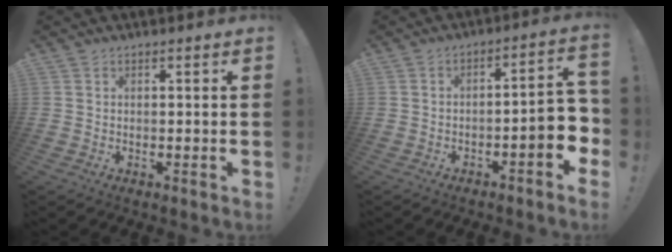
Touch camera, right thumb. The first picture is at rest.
{"total": 8.8, "force": [-3.1, 2.2, 8.0], "torque": [-0.102, 0.004, -0.053]}